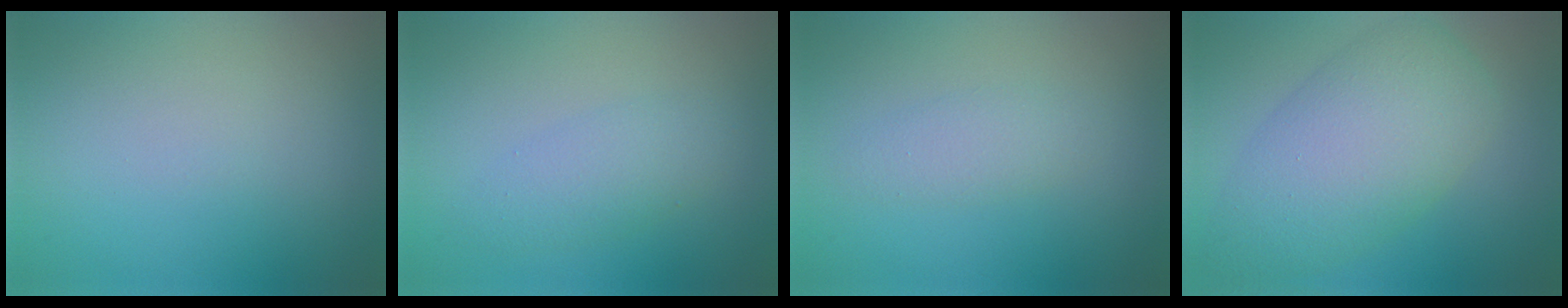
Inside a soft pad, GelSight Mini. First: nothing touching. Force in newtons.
{"total": 2.5, "press": 2.5, "slide": 0.1}
{"total": 1.8, "press": 1.8, "slide": 0.1}
{"total": 7.8, "press": 7.8, "slide": 0.5}